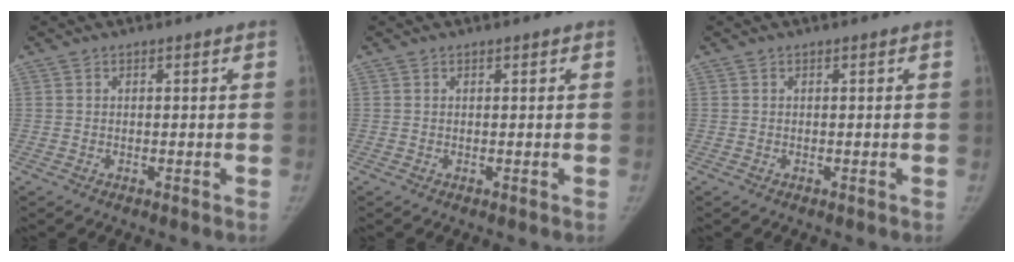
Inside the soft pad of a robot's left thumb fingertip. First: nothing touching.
{"total": 0.0}
{"total": 0.0}